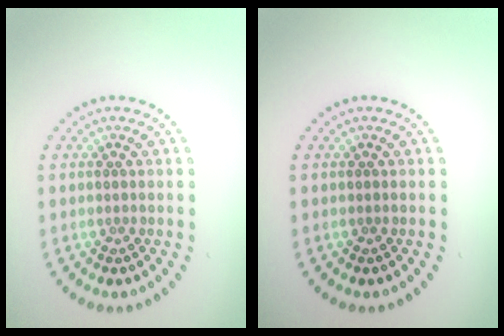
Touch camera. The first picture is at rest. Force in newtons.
{"total": 0.0}